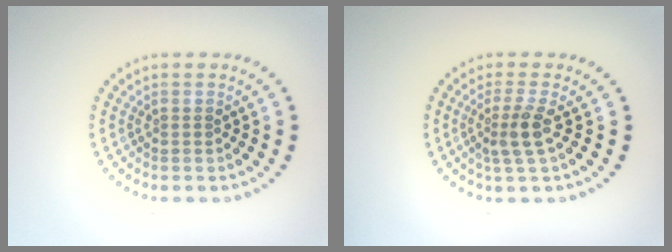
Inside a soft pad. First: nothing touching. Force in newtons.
{"total": 2.4, "press": 1.8, "slide": 1.6}